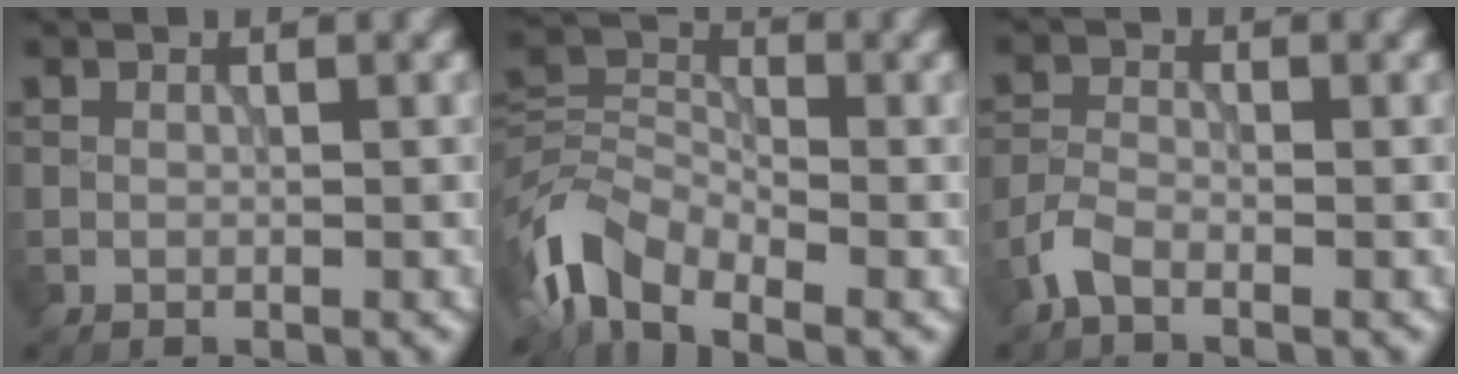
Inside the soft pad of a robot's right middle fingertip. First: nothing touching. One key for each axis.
{"total": 6.6, "fx": -3.9, "fy": 3.5, "fz": 4.1, "tx": -0.077, "ty": 0.002, "tz": -0.096}
{"total": 2.1, "fx": -1.6, "fy": 0.7, "fz": 1.3, "tx": -0.032, "ty": 0.001, "tz": -0.043}